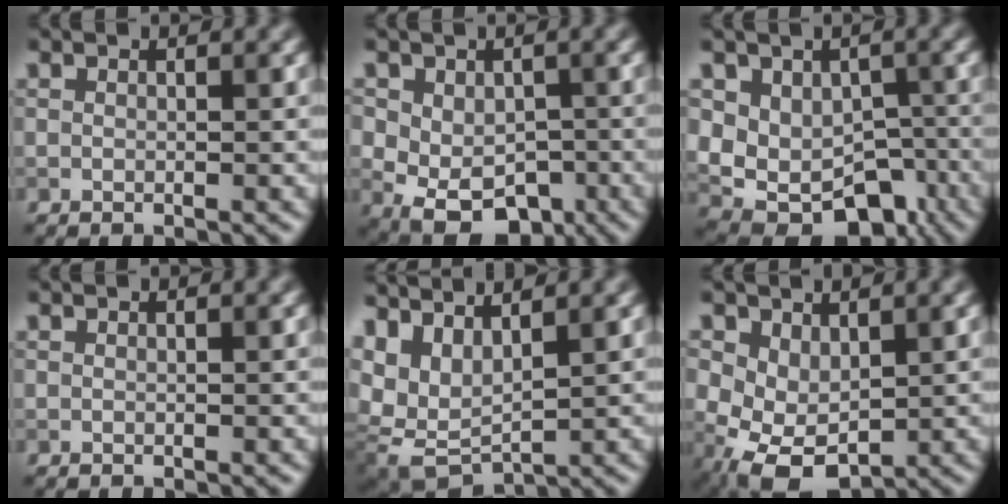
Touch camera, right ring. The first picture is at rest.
{"total": 6.6, "force": [-1.2, 5.0, 4.1], "torque": [-0.062, -0.014, -0.015]}
{"total": 7.6, "force": [-0.9, 5.9, 4.6], "torque": [-0.053, -0.011, -0.003]}
{"total": 0.0}
{"total": 6.7, "force": [1.5, 4.2, 5.1], "torque": [-0.124, -0.011, 0.045]}
{"total": 5.6, "force": [-0.3, 3.8, 4.1], "torque": [-0.097, -0.010, -0.005]}